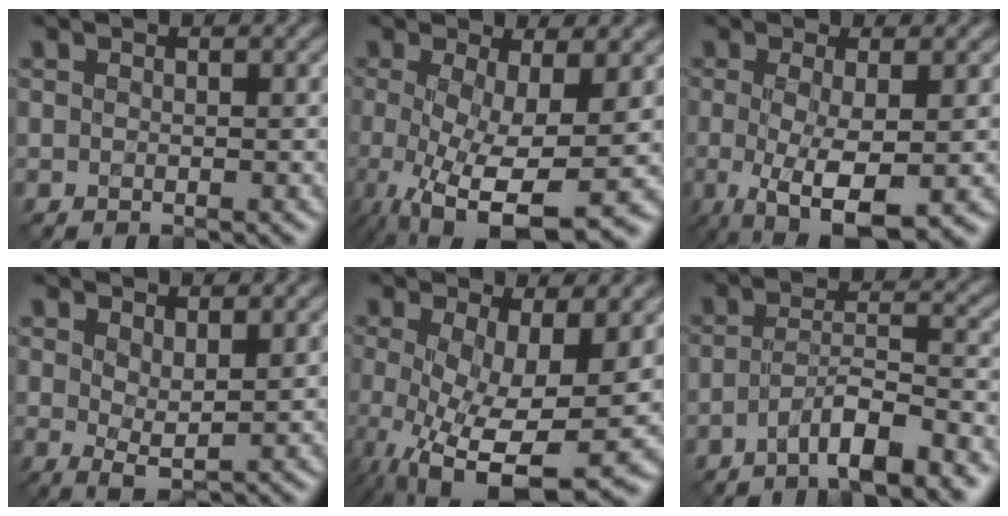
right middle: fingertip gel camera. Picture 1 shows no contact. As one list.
[{"total": 9.7, "force": [-2.9, 2.8, 8.8], "torque": [-0.157, -0.026, -0.040]}, {"total": 6.4, "force": [-1.4, 1.7, 6.0], "torque": [-0.117, -0.021, -0.019]}, {"total": 2.4, "force": [1.0, 0.7, 2.1], "torque": [-0.042, -0.009, 0.021]}, {"total": 11.4, "force": [-2.9, 4.5, 10.1], "torque": [-0.171, -0.031, -0.035]}, {"total": 6.1, "force": [-3.7, 1.2, 4.7], "torque": [-0.073, 0.008, -0.061]}]